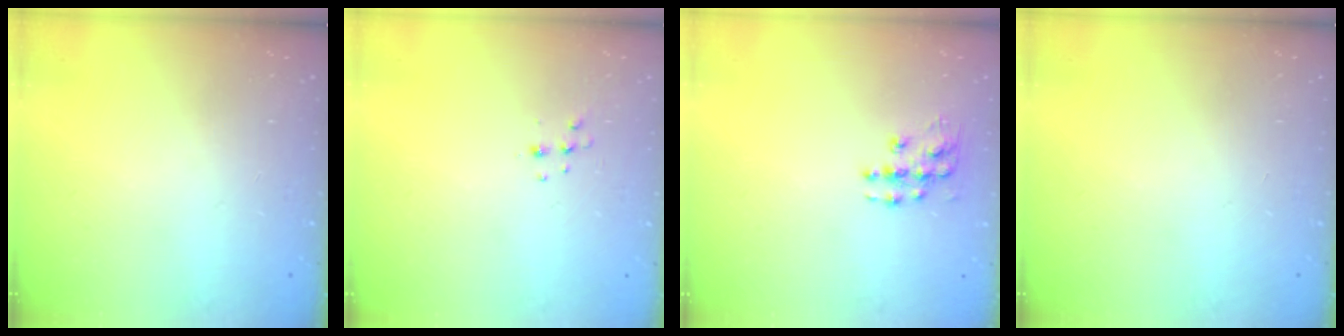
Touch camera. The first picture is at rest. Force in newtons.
{"total": 3.8, "press": 3.7, "slide": 0.7}
{"total": 7.8, "press": 7.8, "slide": 0.4}
{"total": 0.0}